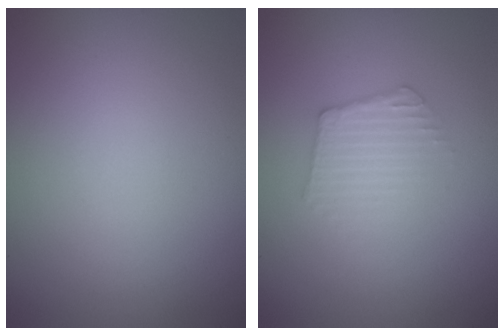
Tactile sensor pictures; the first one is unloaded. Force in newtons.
{"total": 2.4, "press": 2.4, "slide": 0.3}